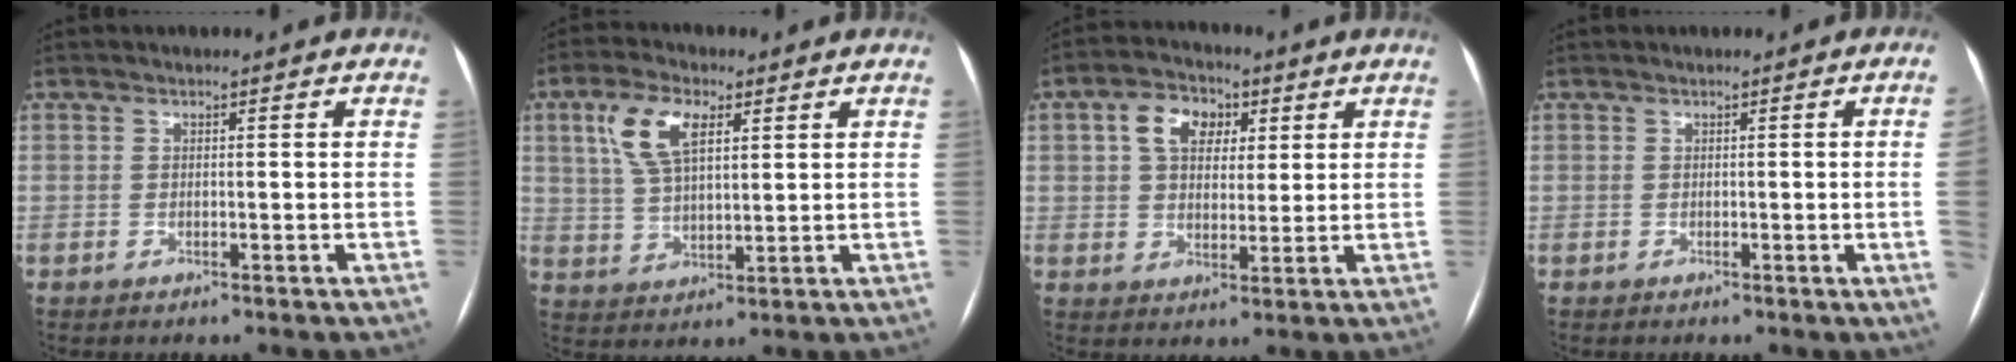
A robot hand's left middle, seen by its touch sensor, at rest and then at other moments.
{"total": 8.4, "force": [3.6, 3.6, 6.7], "torque": [-0.142, 0.017, 0.073]}
{"total": 7.4, "force": [2.8, 5.1, 4.7], "torque": [-0.088, 0.024, 0.048]}
{"total": 3.4, "force": [-0.2, -1.4, 3.1], "torque": [-0.039, -0.005, -0.002]}